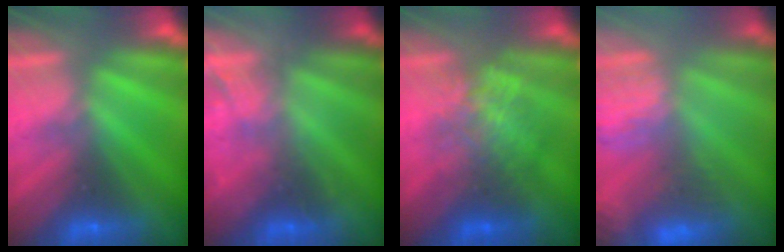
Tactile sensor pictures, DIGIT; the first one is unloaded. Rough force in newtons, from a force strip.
{"total": 2.2}
{"total": 2.2}
{"total": 4.8}